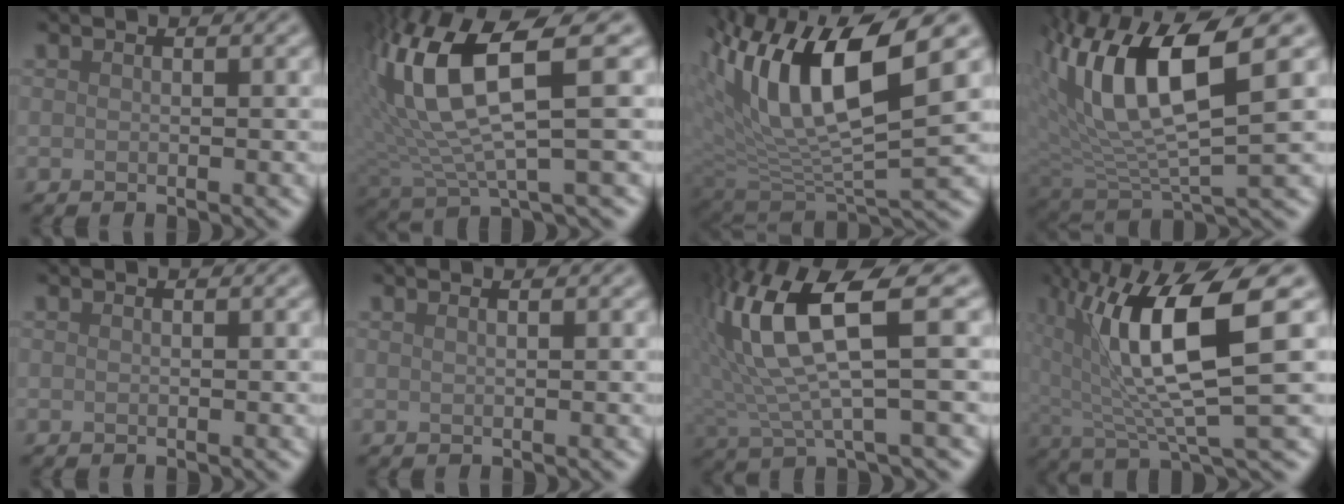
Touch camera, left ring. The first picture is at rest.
{"total": 10.8, "force": [2.8, 3.2, 10.0], "torque": [-0.212, 0.008, 0.056]}
{"total": 12.7, "force": [4.7, 4.4, 11.0], "torque": [-0.209, 0.008, 0.087]}
{"total": 10.3, "force": [3.3, 3.4, 9.2], "torque": [-0.176, 0.002, 0.061]}
{"total": 0.0}
{"total": 1.5, "force": [0.9, 0.7, 1.0], "torque": [0.001, -0.005, -0.003]}
{"total": 10.0, "force": [3.1, 2.6, 9.2], "torque": [-0.195, 0.009, 0.061]}
{"total": 10.7, "force": [2.7, 2.7, 10.0], "torque": [-0.170, 0.001, 0.052]}